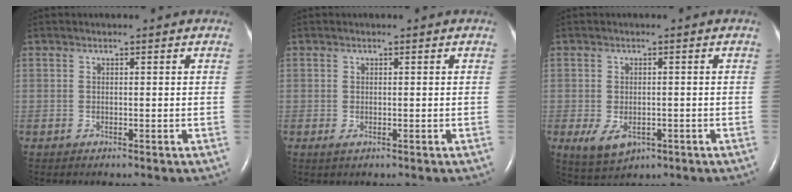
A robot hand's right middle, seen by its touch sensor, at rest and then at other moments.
{"total": 0.6, "force": [-0.2, 0.3, 0.5], "torque": [-0.013, -0.003, -0.003]}
{"total": 4.8, "force": [-1.9, 2.9, 3.3], "torque": [-0.066, -0.006, -0.019]}